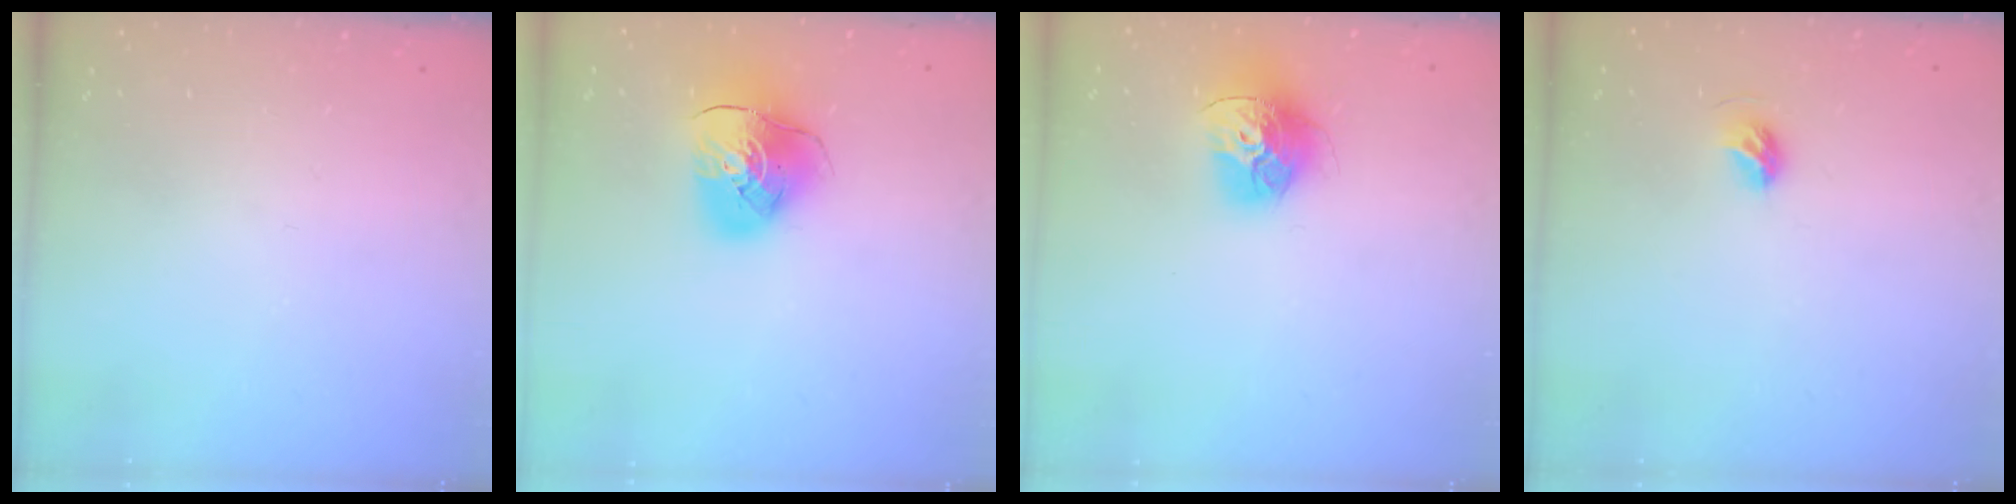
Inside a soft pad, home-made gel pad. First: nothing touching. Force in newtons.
{"total": 10.6, "press": 10.5, "slide": 1.2}
{"total": 15.3, "press": 15.2, "slide": 1.7}
{"total": 5.3, "press": 5.2, "slide": 0.9}